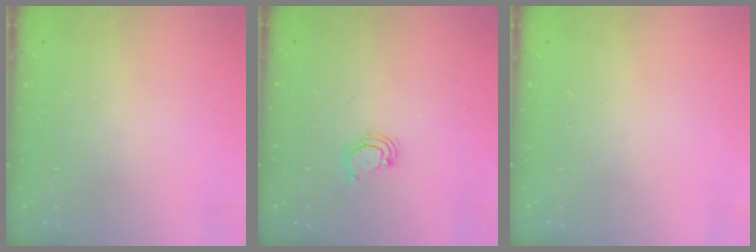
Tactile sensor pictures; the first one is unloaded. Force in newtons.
{"total": 3.3, "press": 3.3, "slide": 0.5}
{"total": 0.0}